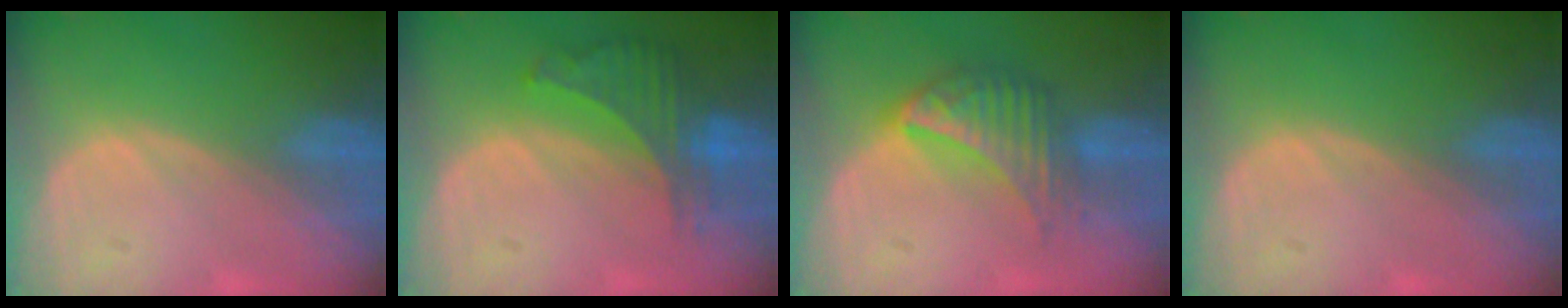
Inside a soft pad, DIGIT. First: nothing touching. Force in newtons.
{"total": 6.3, "press": 5.9, "slide": 2.3}
{"total": 7.4, "press": 6.6, "slide": 3.5}
{"total": 0.0}